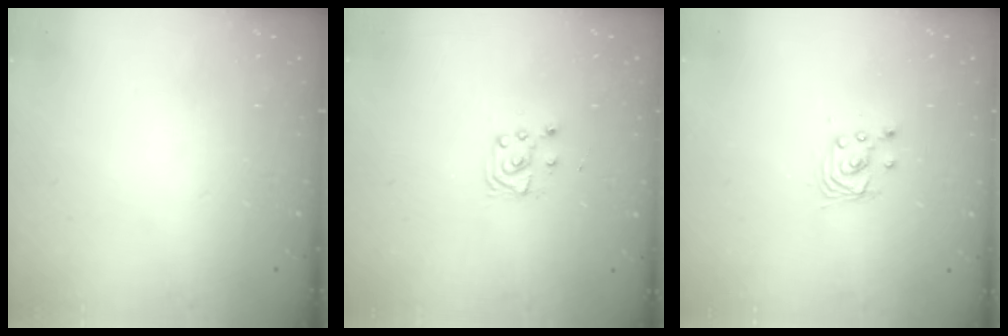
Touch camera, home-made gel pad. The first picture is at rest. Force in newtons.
{"total": 4.9, "press": 4.9, "slide": 0.5}
{"total": 2.9, "press": 2.9, "slide": 0.2}